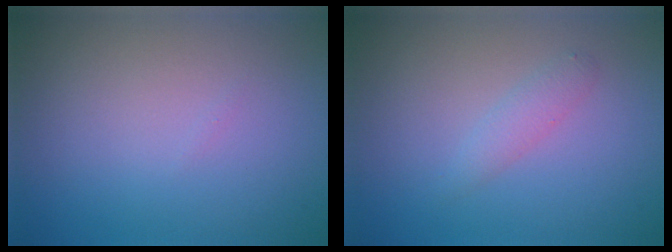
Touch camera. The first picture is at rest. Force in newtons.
{"total": 1.4, "press": 1.4, "slide": 0.0}